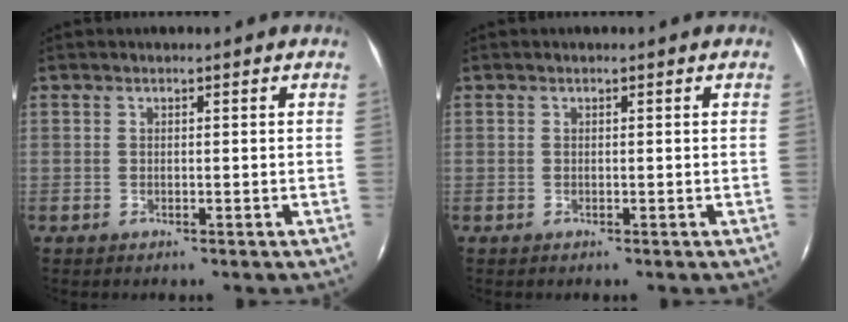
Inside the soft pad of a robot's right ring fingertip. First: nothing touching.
{"total": 0.0}